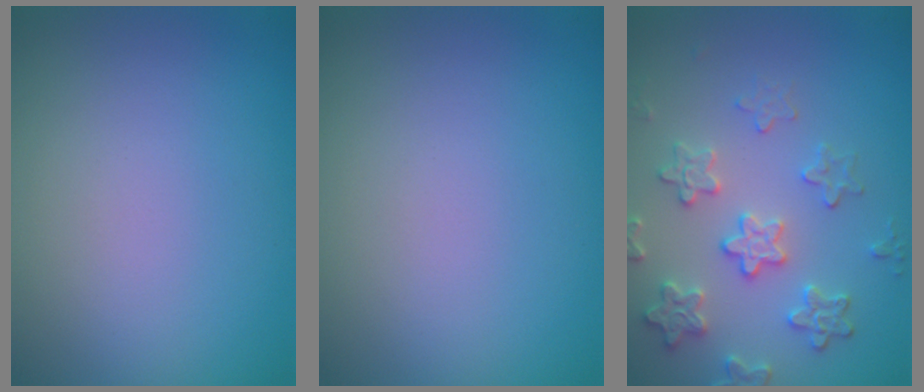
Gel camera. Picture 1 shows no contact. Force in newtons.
{"total": 0.0}
{"total": 3.9, "press": 3.6, "slide": 1.5}